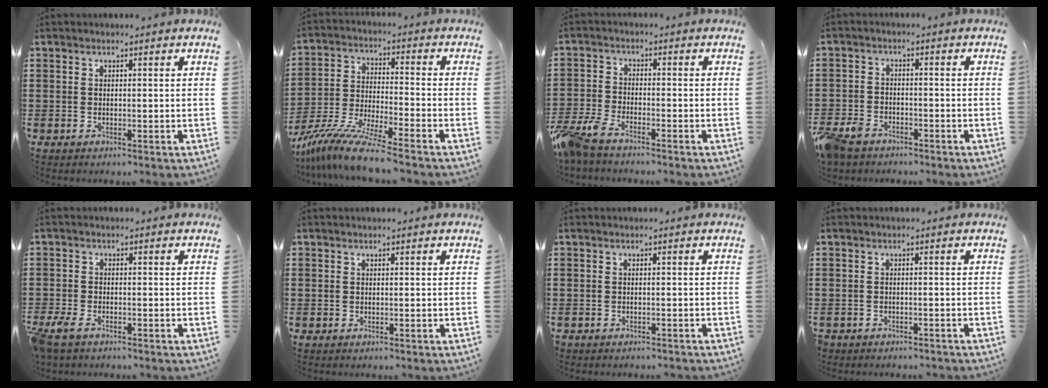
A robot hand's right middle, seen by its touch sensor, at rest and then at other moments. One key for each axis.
{"total": 10.2, "fx": -8.8, "fy": 0.0, "fz": 5.0, "tx": -0.107, "ty": -0.001, "tz": -0.177}
{"total": 5.1, "fx": -4.4, "fy": 1.0, "fz": 2.5, "tx": -0.081, "ty": -0.012, "tz": -0.093}
{"total": 4.1, "fx": -3.5, "fy": 1.8, "fz": 1.1, "tx": -0.046, "ty": -0.002, "tz": -0.079}
{"total": 2.8, "fx": -2.2, "fy": 1.0, "fz": 1.5, "tx": -0.054, "ty": -0.008, "tz": -0.052}
{"total": 0.0}
{"total": 0.9, "fx": -0.9, "fy": 0.2, "fz": 0.0, "tx": -0.002, "ty": 0.001, "tz": -0.020}
{"total": 1.3, "fx": -1.2, "fy": 0.3, "fz": -0.1, "tx": -0.003, "ty": 0.002, "tz": -0.028}